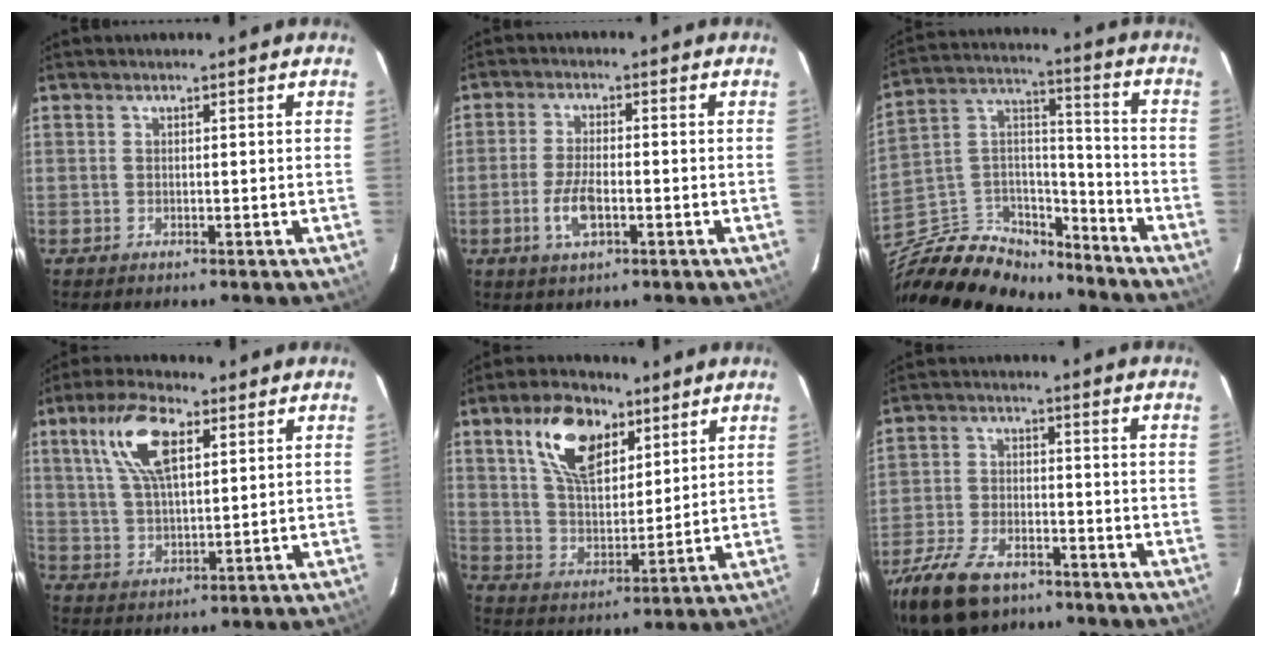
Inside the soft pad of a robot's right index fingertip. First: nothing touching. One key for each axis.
{"total": 6.1, "fx": -2.1, "fy": 2.4, "fz": 5.2, "tx": -0.112, "ty": -0.004, "tz": -0.040}
{"total": 22.8, "fx": -17.9, "fy": 10.8, "fz": 9.1, "tx": -0.217, "ty": 0.048, "tz": -0.287}
{"total": 11.3, "fx": 5.0, "fy": 4.5, "fz": 9.1, "tx": -0.178, "ty": 0.018, "tz": 0.098}
{"total": 13.7, "fx": 7.3, "fy": 7.4, "fz": 9.0, "tx": -0.161, "ty": 0.018, "tz": 0.136}
{"total": 16.8, "fx": -11.5, "fy": 8.7, "fz": 8.7, "tx": -0.216, "ty": -0.021, "tz": -0.207}